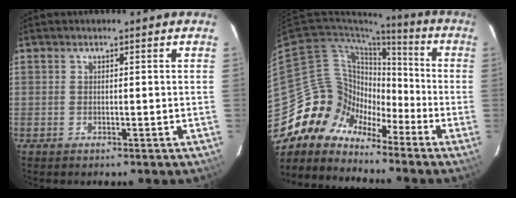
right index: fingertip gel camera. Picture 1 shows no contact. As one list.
[{"total": 10.9, "force": [-8.3, 7.0, 0.8], "torque": [-0.018, 0.041, -0.170]}]